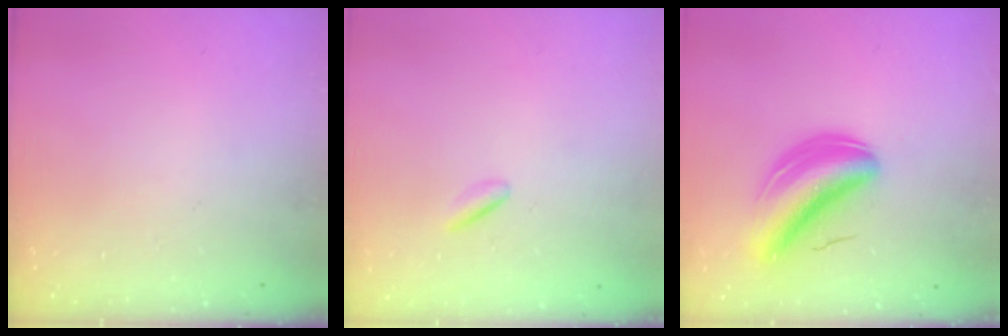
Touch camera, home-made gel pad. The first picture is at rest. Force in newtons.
{"total": 1.5, "press": 1.3, "slide": 0.7}
{"total": 7.0, "press": 6.8, "slide": 1.7}